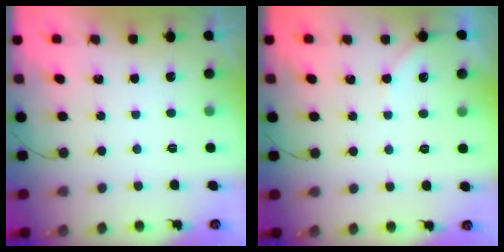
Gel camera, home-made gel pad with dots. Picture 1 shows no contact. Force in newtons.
{"total": 2.7, "press": 2.6, "slide": 0.5}